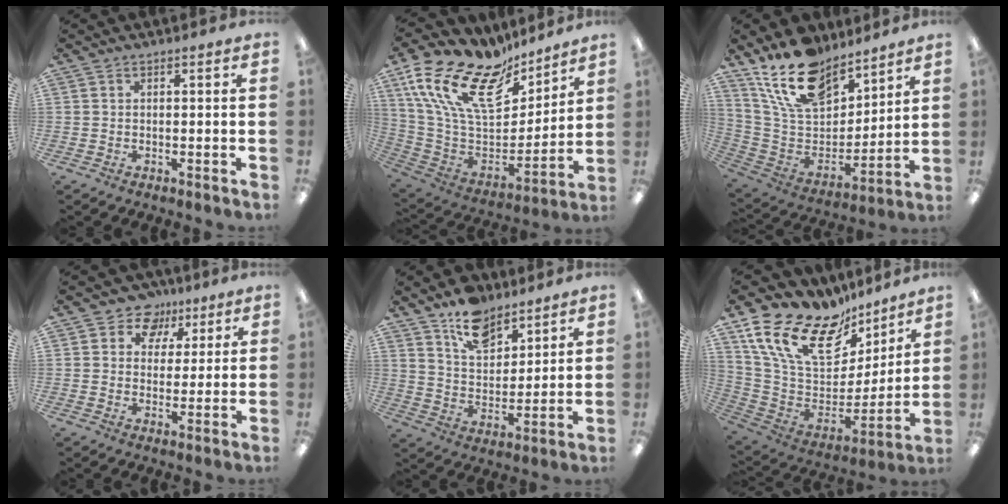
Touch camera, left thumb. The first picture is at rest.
{"total": 22.4, "force": [12.8, 12.3, 13.6], "torque": [-0.266, -0.083, 0.230]}
{"total": 19.2, "force": [14.3, 9.6, 8.5], "torque": [-0.180, -0.077, 0.265]}
{"total": 8.4, "force": [4.7, 6.4, 2.6], "torque": [-0.031, -0.026, 0.082]}
{"total": 11.7, "force": [8.9, 6.3, 4.4], "torque": [-0.070, -0.049, 0.165]}
{"total": 21.2, "force": [13.8, 11.4, 11.4], "torque": [-0.219, -0.094, 0.250]}